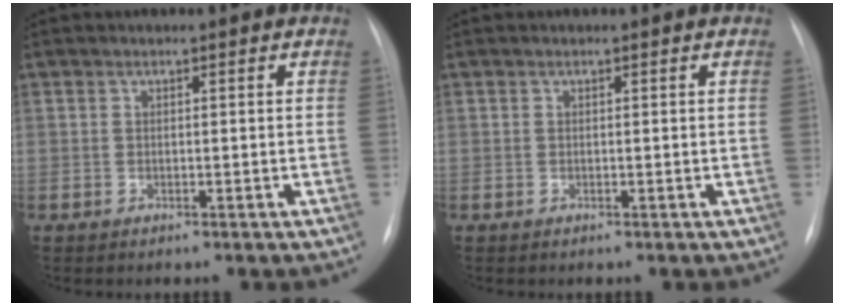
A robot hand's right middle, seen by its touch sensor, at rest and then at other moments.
{"total": 0.0}